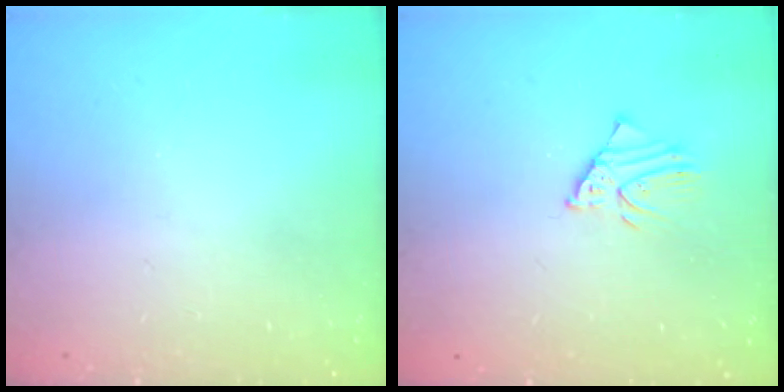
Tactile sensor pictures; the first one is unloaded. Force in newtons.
{"total": 2.9, "press": 2.9, "slide": 0.2}